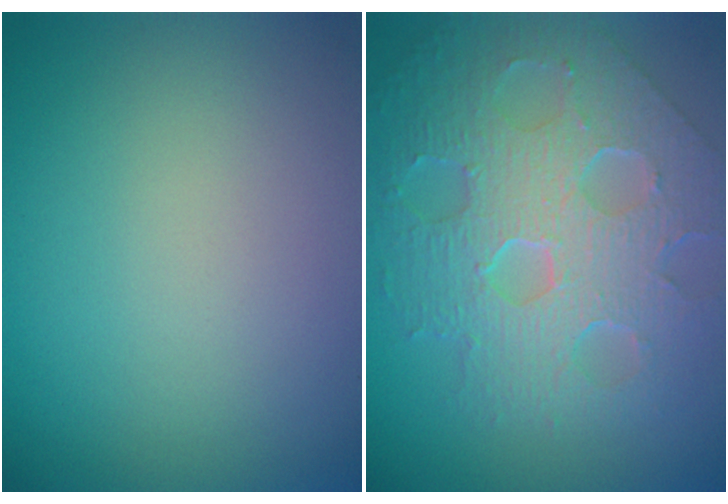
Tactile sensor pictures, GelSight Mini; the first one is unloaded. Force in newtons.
{"total": 8.8, "press": 6.1, "slide": 6.4}